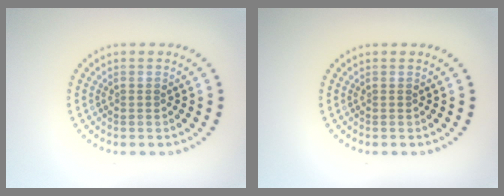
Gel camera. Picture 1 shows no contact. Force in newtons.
{"total": 0.0}